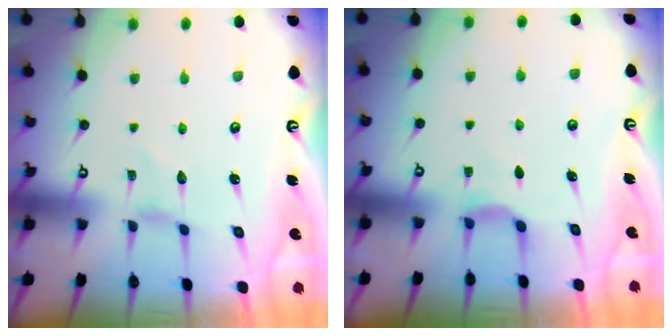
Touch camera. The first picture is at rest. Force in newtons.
{"total": 2.8, "press": 2.8, "slide": 0.4}